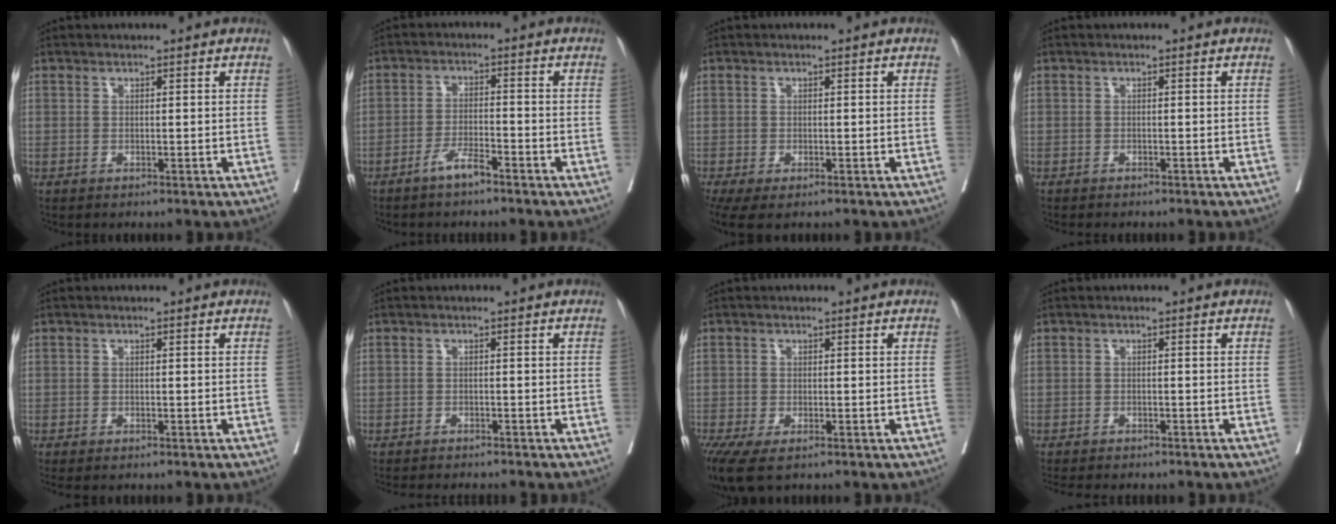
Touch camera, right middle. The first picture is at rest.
{"total": 3.6, "force": [-2.8, 0.4, 2.2], "torque": [-0.040, 0.001, -0.053]}
{"total": 5.7, "force": [-3.5, 2.3, 3.9], "torque": [-0.081, -0.018, -0.058]}
{"total": 2.7, "force": [-2.4, 0.6, 1.1], "torque": [-0.017, -0.003, -0.027]}
{"total": 2.3, "force": [-1.9, 0.6, 1.2], "torque": [-0.014, -0.006, -0.024]}
{"total": 7.2, "force": [-6.7, 0.9, 2.5], "torque": [-0.024, -0.010, -0.091]}
{"total": 8.3, "force": [-5.5, 3.1, 5.5], "torque": [-0.117, -0.024, -0.091]}
{"total": 8.0, "force": [-7.1, 1.7, 3.4], "torque": [-0.044, -0.005, -0.096]}